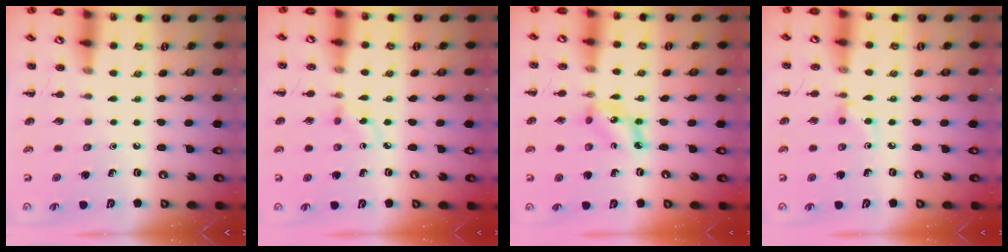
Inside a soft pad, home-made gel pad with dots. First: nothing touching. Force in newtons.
{"total": 2.8, "press": 2.6, "slide": 1.1}
{"total": 6.7, "press": 6.5, "slide": 1.6}
{"total": 4.7, "press": 4.5, "slide": 1.4}